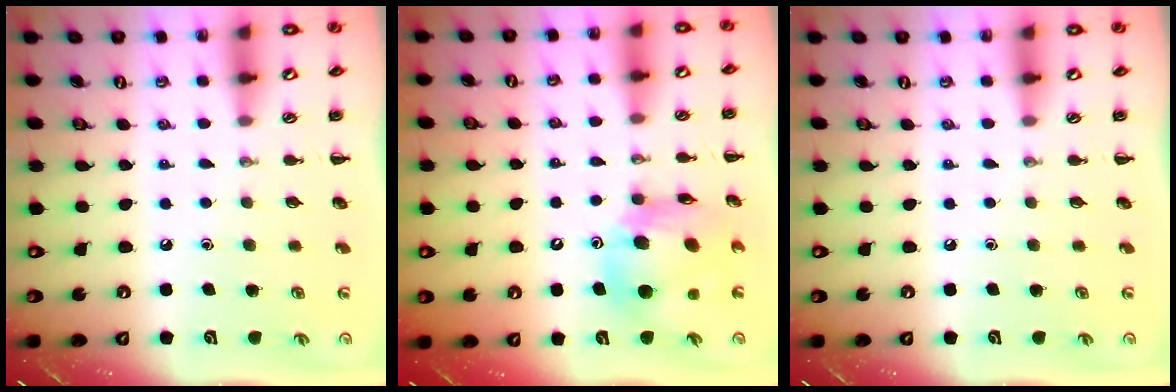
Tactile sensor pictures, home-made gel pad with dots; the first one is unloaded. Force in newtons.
{"total": 12.2, "press": 11.7, "slide": 3.7}
{"total": 0.0}